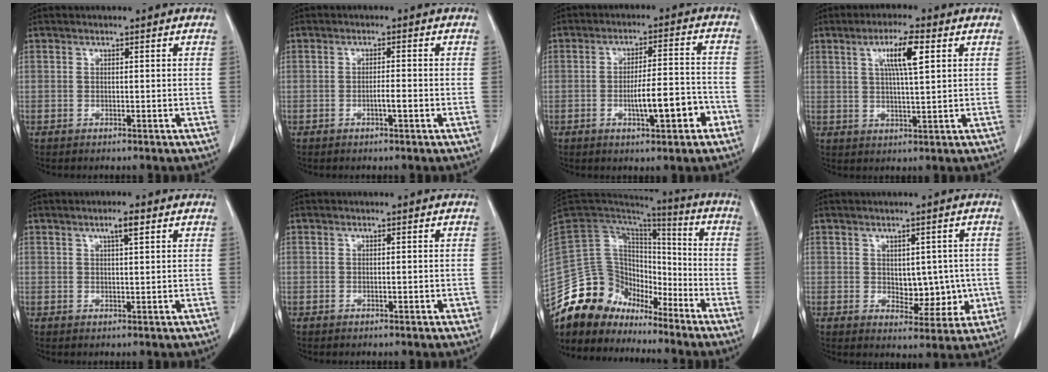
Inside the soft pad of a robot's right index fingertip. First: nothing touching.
{"total": 2.3, "force": [-0.8, 0.4, 2.1], "torque": [-0.040, 0.002, -0.012]}
{"total": 8.8, "force": [-3.5, 2.0, 7.9], "torque": [-0.127, 0.017, -0.046]}
{"total": 7.3, "force": [2.7, 1.0, 6.7], "torque": [-0.122, 0.006, 0.048]}
{"total": 2.8, "force": [1.5, 0.5, 2.3], "torque": [-0.041, 0.002, 0.026]}
{"total": 1.3, "force": [-0.3, 0.6, 1.1], "torque": [-0.025, 0.004, 0.000]}
{"total": 17.6, "force": [-14.2, 9.2, 4.8], "torque": [-0.099, 0.060, -0.252]}
{"total": 7.6, "force": [-0.1, 4.8, 5.9], "torque": [-0.068, 0.011, 0.015]}